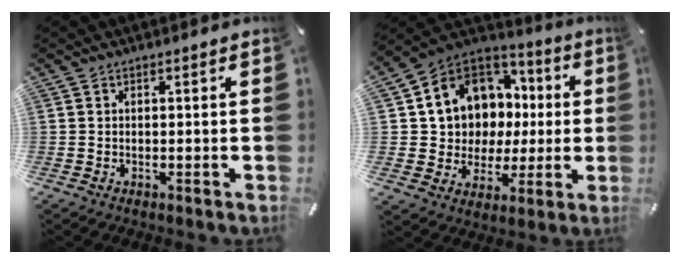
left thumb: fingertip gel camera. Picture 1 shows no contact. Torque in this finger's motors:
{"motor_torque": [2.50, 2.50, 0.89, 0.29, 0.18]}